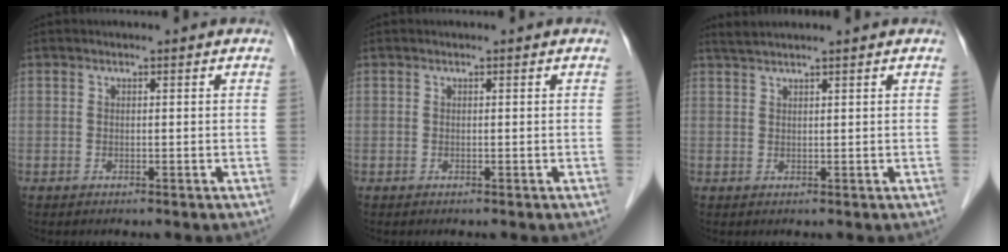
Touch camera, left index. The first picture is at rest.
{"total": 0.0}
{"total": 3.7, "force": [3.3, -0.6, 1.7], "torque": [-0.022, 0.030, 0.058]}